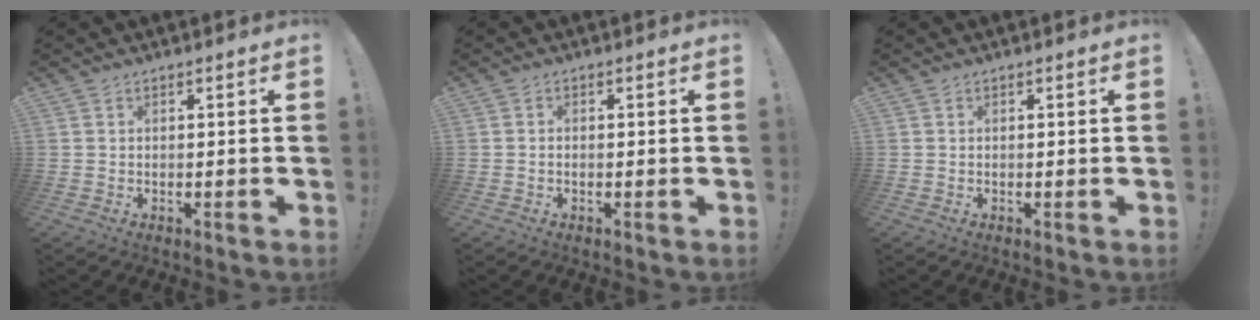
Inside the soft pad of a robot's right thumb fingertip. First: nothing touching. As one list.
[{"total": 0.6, "force": [-0.4, 0.2, 0.4], "torque": [-0.012, 0.003, -0.007]}, {"total": 0.0}]